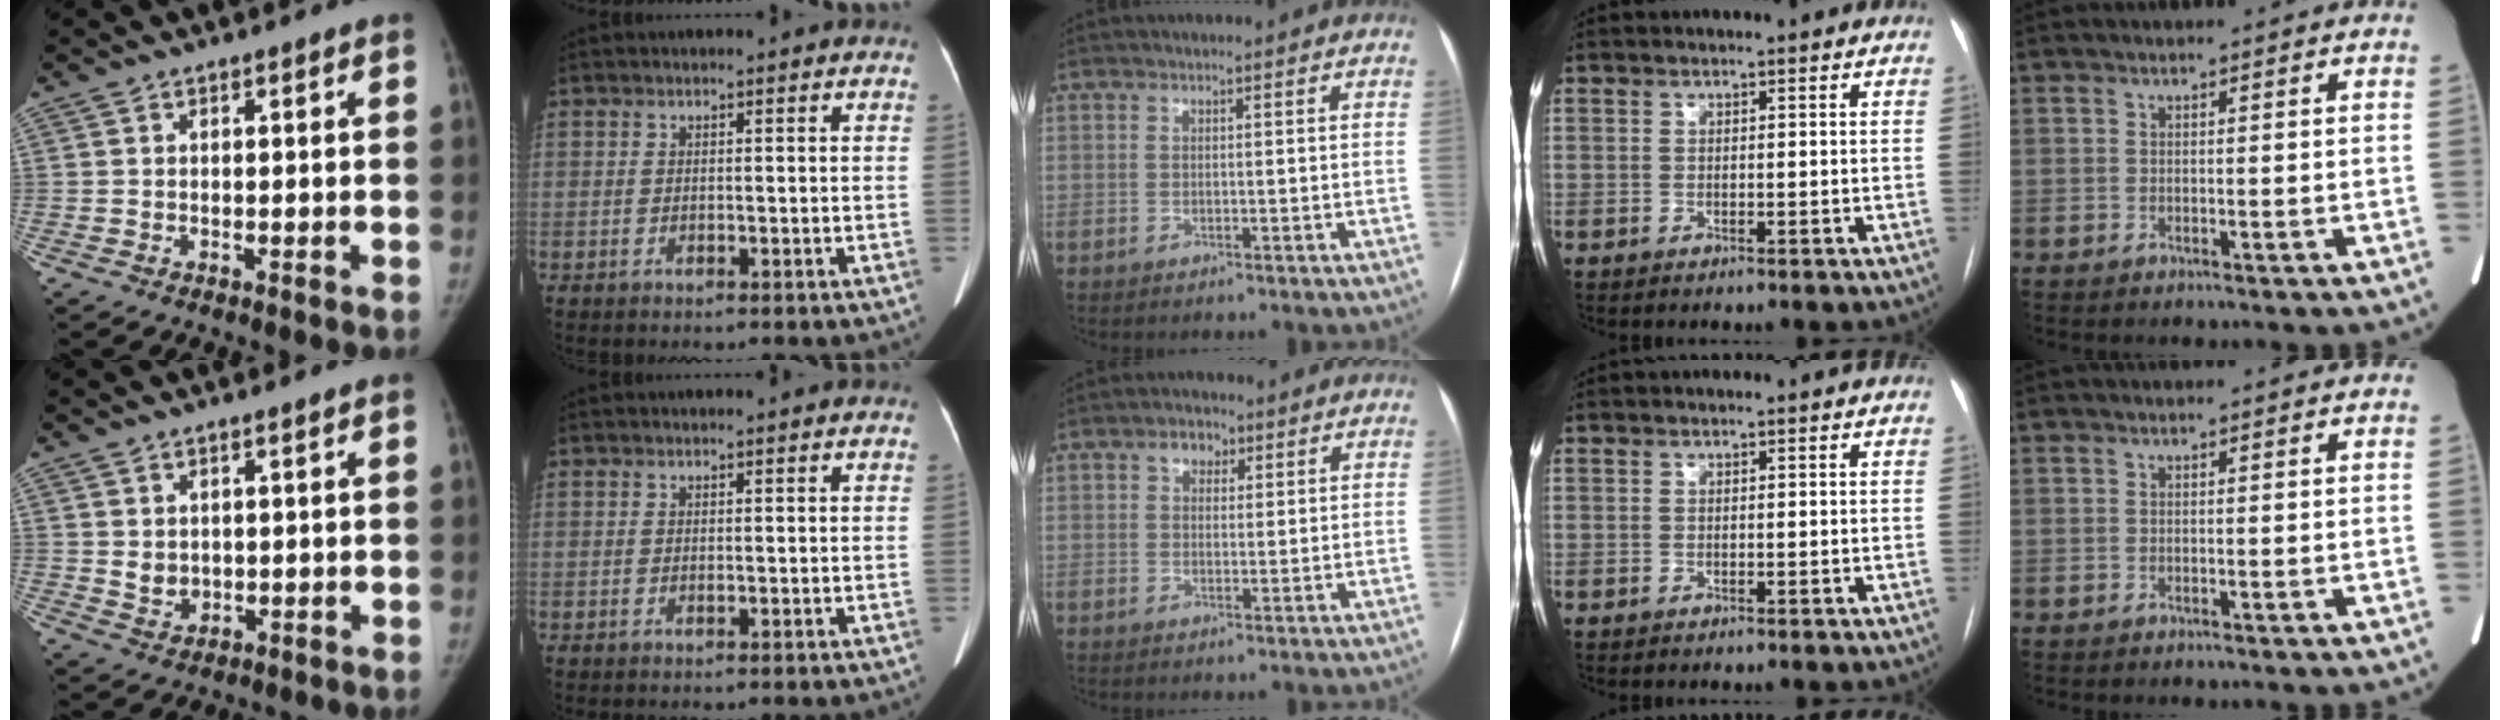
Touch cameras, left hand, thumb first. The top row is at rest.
{"thumb": {"total": 3.2, "force": [1.0, 2.4, 1.9], "torque": [-0.022, -0.013, 0.028]}, "middle": {"total": 3.2, "force": [1.6, 2.2, 1.7], "torque": [-0.028, 0.014, 0.025]}}